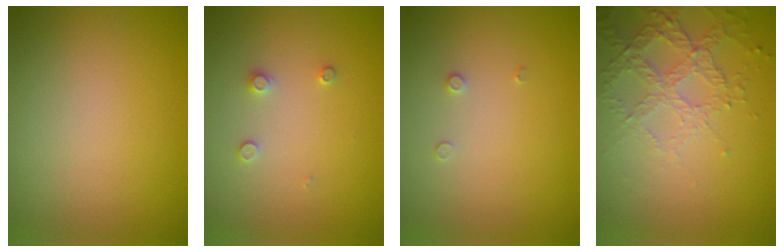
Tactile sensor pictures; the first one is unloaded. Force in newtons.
{"total": 1.0, "press": 1.0, "slide": 0.2}
{"total": 0.6, "press": 0.6, "slide": 0.2}
{"total": 4.2, "press": 3.2, "slide": 2.8}